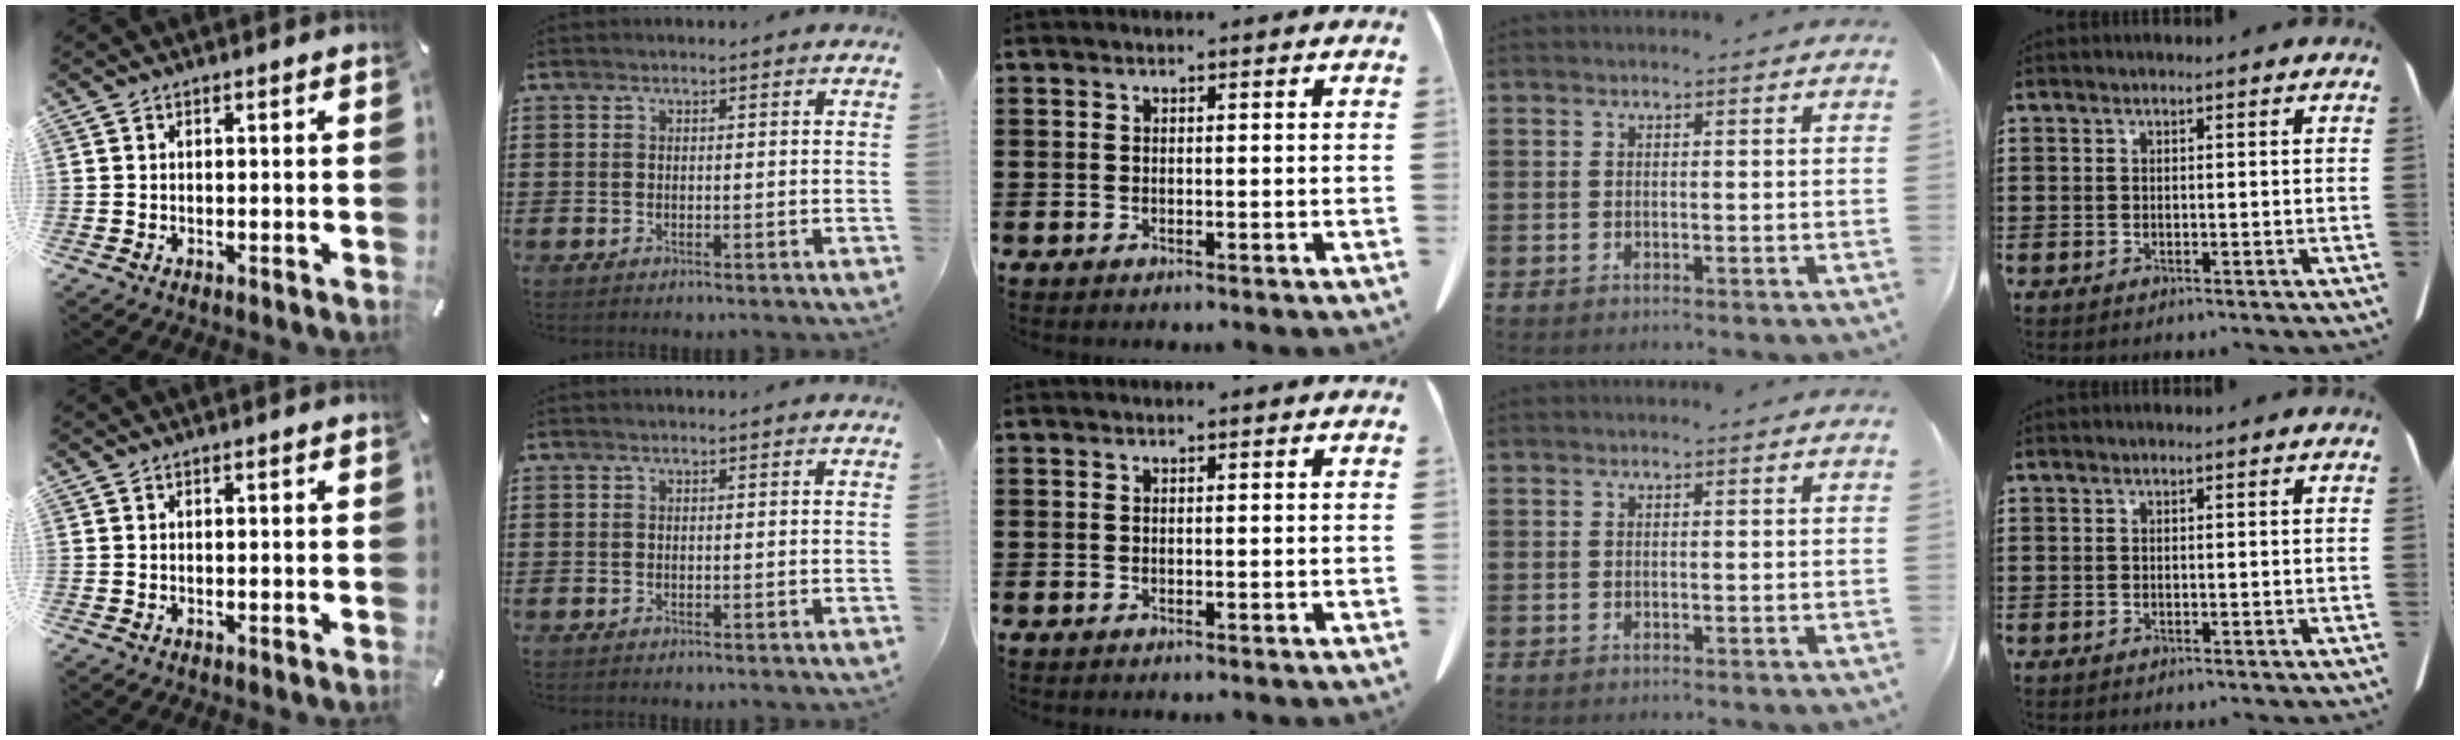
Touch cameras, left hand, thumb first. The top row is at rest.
{}